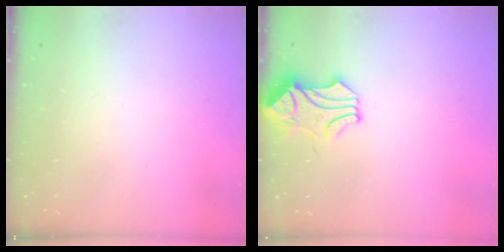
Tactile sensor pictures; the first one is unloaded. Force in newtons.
{"total": 1.4, "press": 1.4, "slide": 0.0}